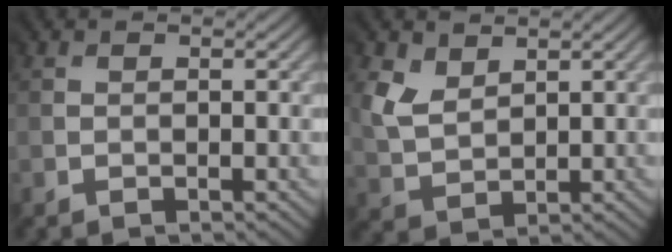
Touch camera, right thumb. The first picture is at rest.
{"total": 4.2, "force": [3.4, 2.5, 0.3], "torque": [-0.023, 0.003, 0.069]}